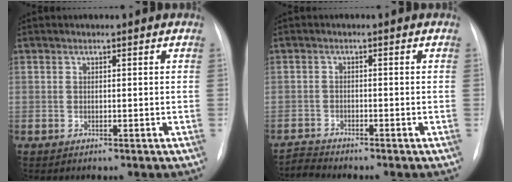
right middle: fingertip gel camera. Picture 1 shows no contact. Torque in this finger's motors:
{"motor_torque": [-0.20, -0.07, -0.06, -0.01]}